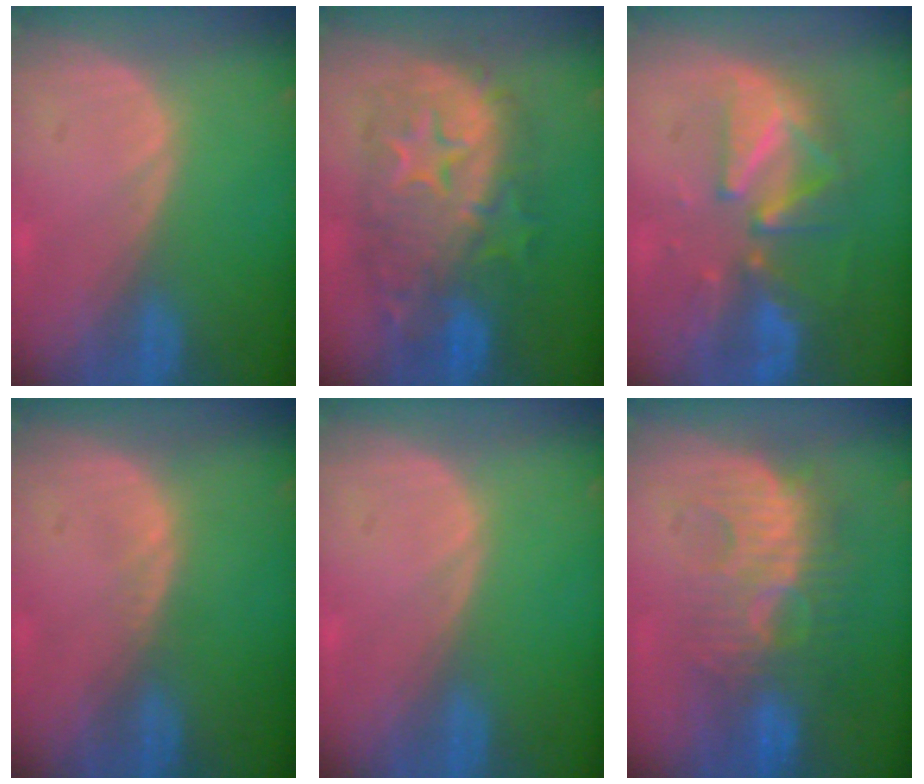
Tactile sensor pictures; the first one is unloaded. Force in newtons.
{"total": 11.5, "press": 11.5, "slide": 0.9}
{"total": 9.5, "press": 8.6, "slide": 4.0}
{"total": 0.7, "press": 0.6, "slide": 0.3}
{"total": 0.0}
{"total": 9.0, "press": 8.8, "slide": 1.7}